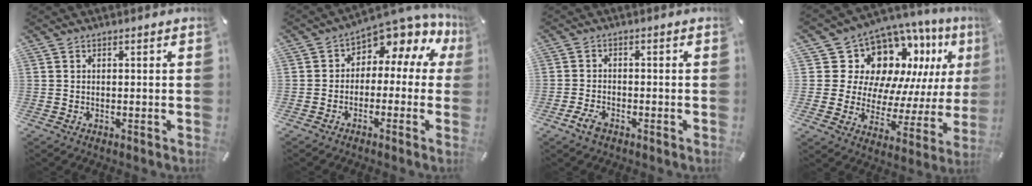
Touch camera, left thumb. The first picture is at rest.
{"total": 5.8, "force": [3.4, 3.3, 3.3], "torque": [-0.049, -0.048, 0.055]}
{"total": 3.3, "force": [-2.1, 1.7, 1.8], "torque": [-0.051, 0.004, -0.045]}
{"total": 16.0, "force": [8.9, 11.3, 6.9], "torque": [-0.130, -0.090, 0.172]}